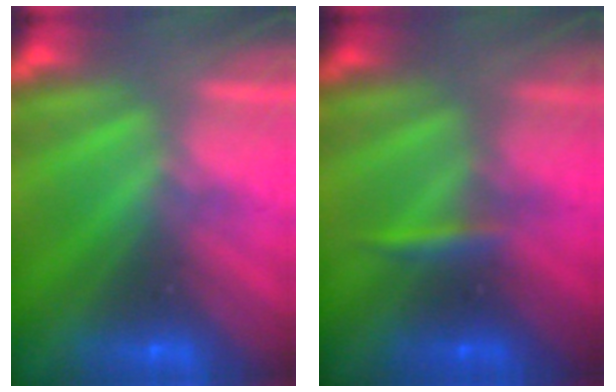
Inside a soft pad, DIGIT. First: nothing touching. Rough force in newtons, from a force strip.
{"total": 2.4}